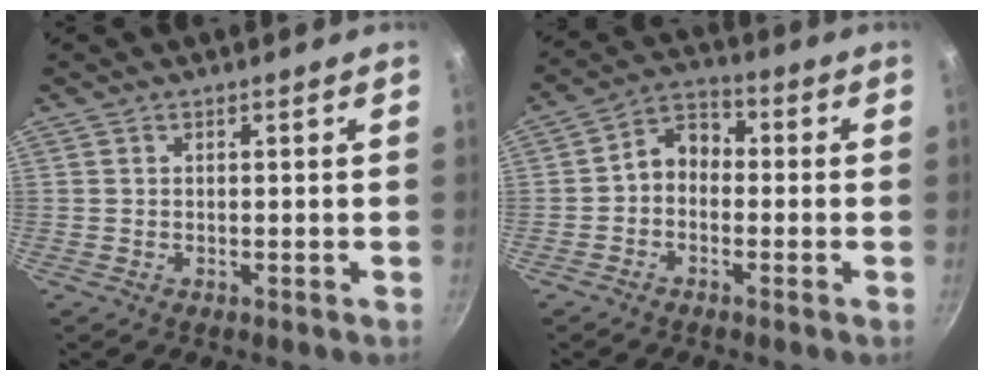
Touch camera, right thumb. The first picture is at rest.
{"total": 6.0, "force": [-1.0, 4.7, 3.7], "torque": [-0.041, 0.032, -0.035]}